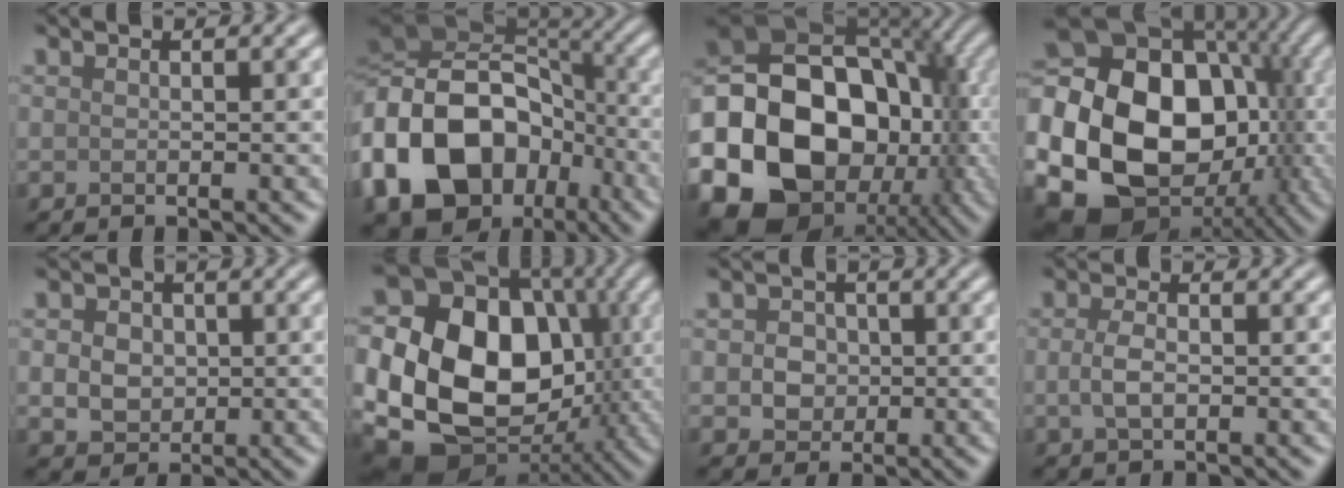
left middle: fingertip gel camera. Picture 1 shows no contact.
{"total": 18.3, "force": [-5.5, 13.8, 10.7], "torque": [-0.214, -0.006, -0.106]}
{"total": 23.4, "force": [-6.3, 18.5, 12.9], "torque": [-0.242, -0.039, -0.133]}
{"total": 24.7, "force": [-3.3, 20.0, 14.1], "torque": [-0.269, -0.012, -0.100]}
{"total": 3.9, "force": [0.2, 3.3, 2.1], "torque": [-0.034, 0.009, -0.009]}
{"total": 18.8, "force": [-0.1, 14.8, 11.6], "torque": [-0.225, -0.013, 0.005]}
{"total": 2.7, "force": [0.0, 2.4, 1.3], "torque": [-0.015, -0.001, -0.005]}
{"total": 2.3, "force": [-0.2, 1.3, 1.9], "torque": [-0.044, -0.001, -0.005]}